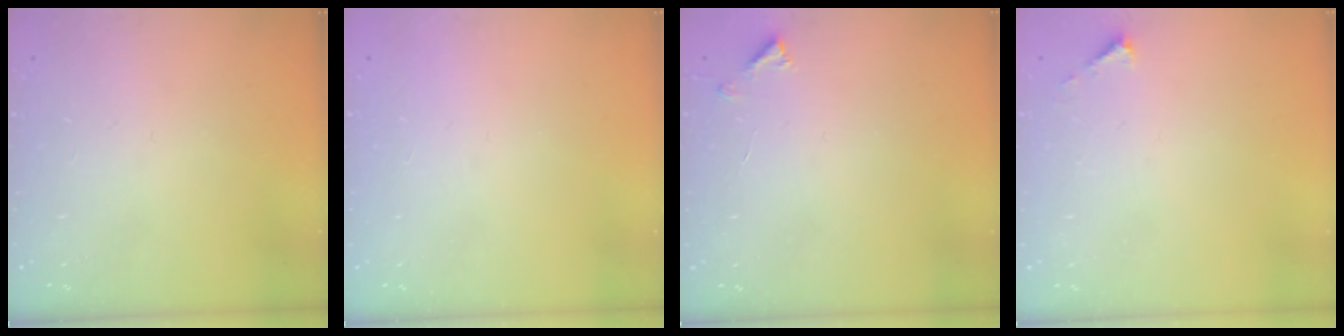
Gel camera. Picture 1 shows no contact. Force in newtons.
{"total": 1.6, "press": 1.5, "slide": 0.1}
{"total": 4.3, "press": 4.2, "slide": 0.3}
{"total": 2.1, "press": 2.1, "slide": 0.2}